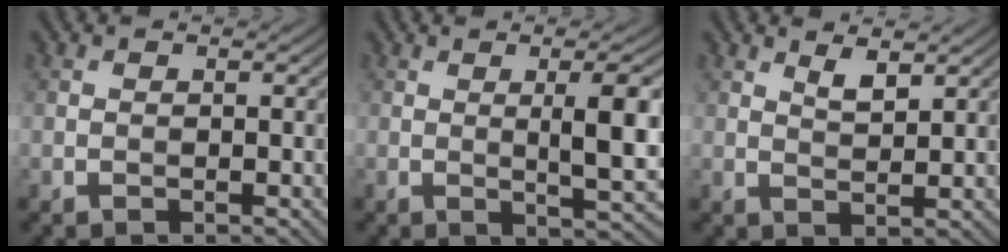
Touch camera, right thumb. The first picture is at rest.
{"total": 6.4, "force": [0.8, 1.1, 6.3], "torque": [-0.103, 0.003, 0.019]}
{"total": 2.6, "force": [1.8, 0.7, 1.7], "torque": [-0.035, -0.004, 0.037]}